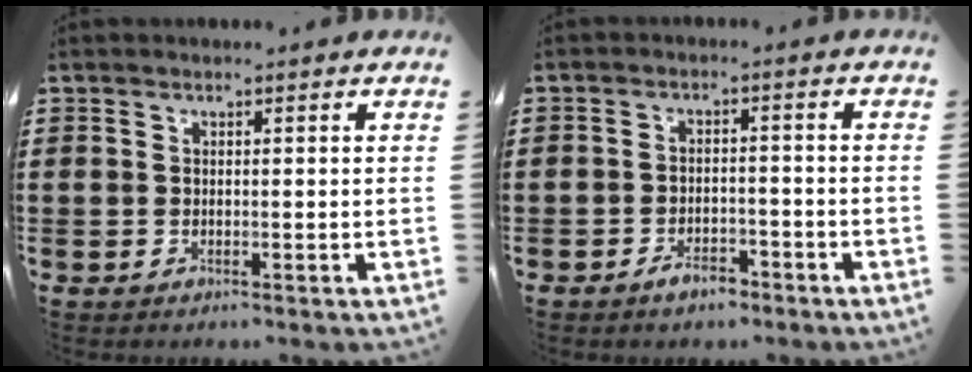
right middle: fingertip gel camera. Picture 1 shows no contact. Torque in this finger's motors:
{"motor_torque": [2.14, 0.00, 0.07, 0.05]}